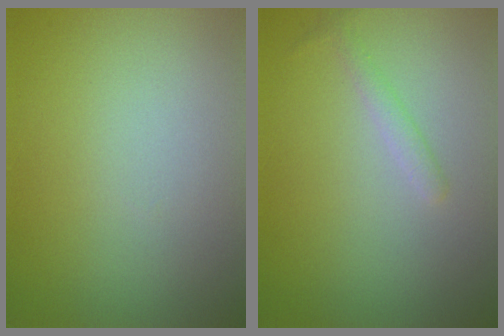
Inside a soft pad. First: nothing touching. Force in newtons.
{"total": 1.1, "press": 1.1, "slide": 0.1}